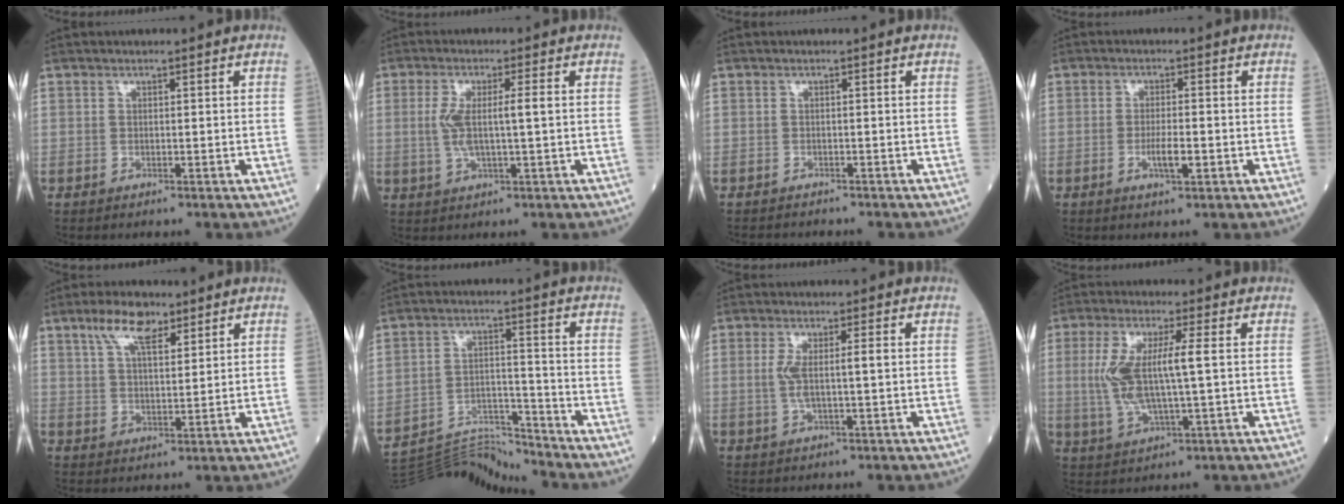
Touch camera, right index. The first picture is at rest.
{"total": 5.5, "force": [0.3, 0.5, 5.5], "torque": [-0.116, 0.004, 0.005]}
{"total": 2.5, "force": [-2.3, 0.9, 0.3], "torque": [-0.007, -0.005, -0.033]}
{"total": 3.4, "force": [-1.1, 0.5, 3.2], "torque": [-0.059, -0.001, -0.018]}
{"total": 7.0, "force": [4.5, 2.4, 4.7], "torque": [-0.096, 0.012, 0.084]}
{"total": 11.2, "force": [-11.2, -1.3, 0.2], "torque": [-0.007, 0.018, -0.195]}
{"total": 4.3, "force": [0.2, 0.4, 4.2], "torque": [-0.087, 0.006, 0.004]}
{"total": 9.5, "force": [0.8, 1.6, 9.3], "torque": [-0.207, 0.007, 0.018]}